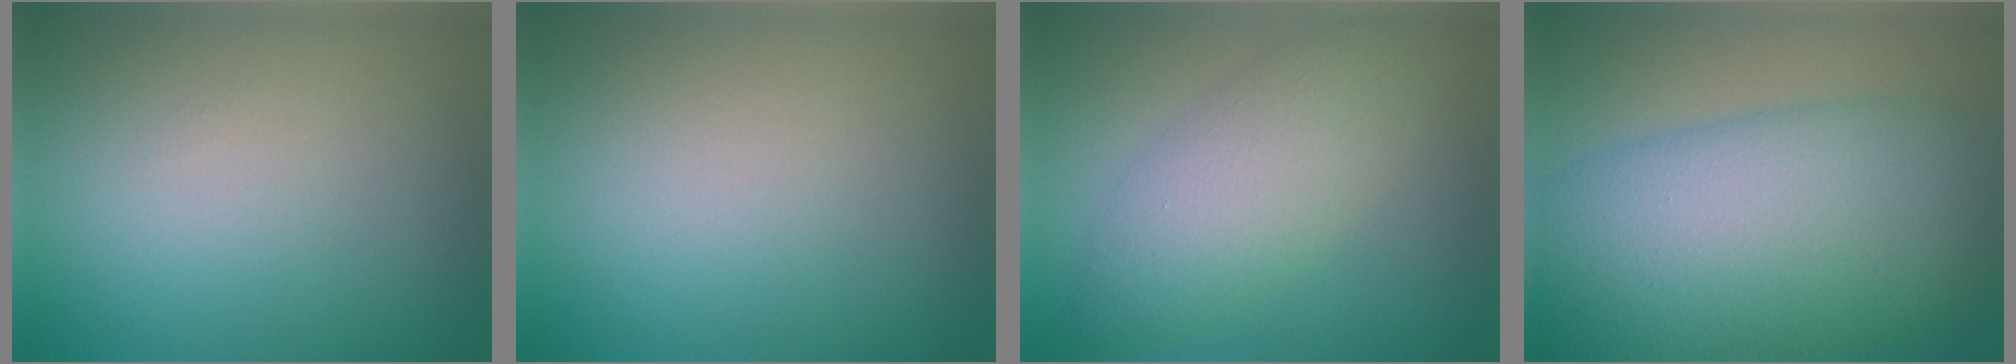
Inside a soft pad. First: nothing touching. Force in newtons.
{"total": 0.0}
{"total": 5.5, "press": 5.5, "slide": 0.3}
{"total": 13.4, "press": 13.4, "slide": 0.3}